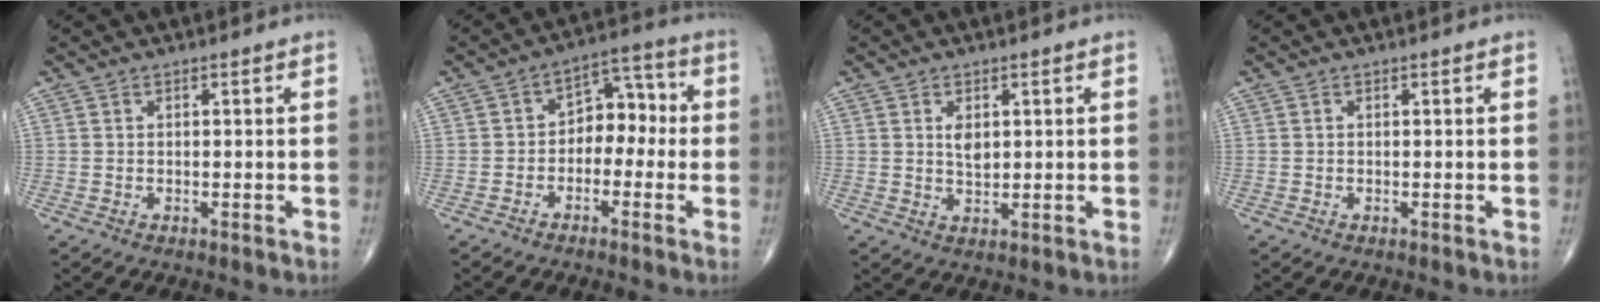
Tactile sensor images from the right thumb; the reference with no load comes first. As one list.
[{"total": 7.6, "force": [-1.3, 5.2, 5.3], "torque": [-0.042, 0.043, -0.035]}, {"total": 3.2, "force": [0.9, 1.8, 2.4], "torque": [-0.034, -0.008, 0.017]}, {"total": 0.0}]